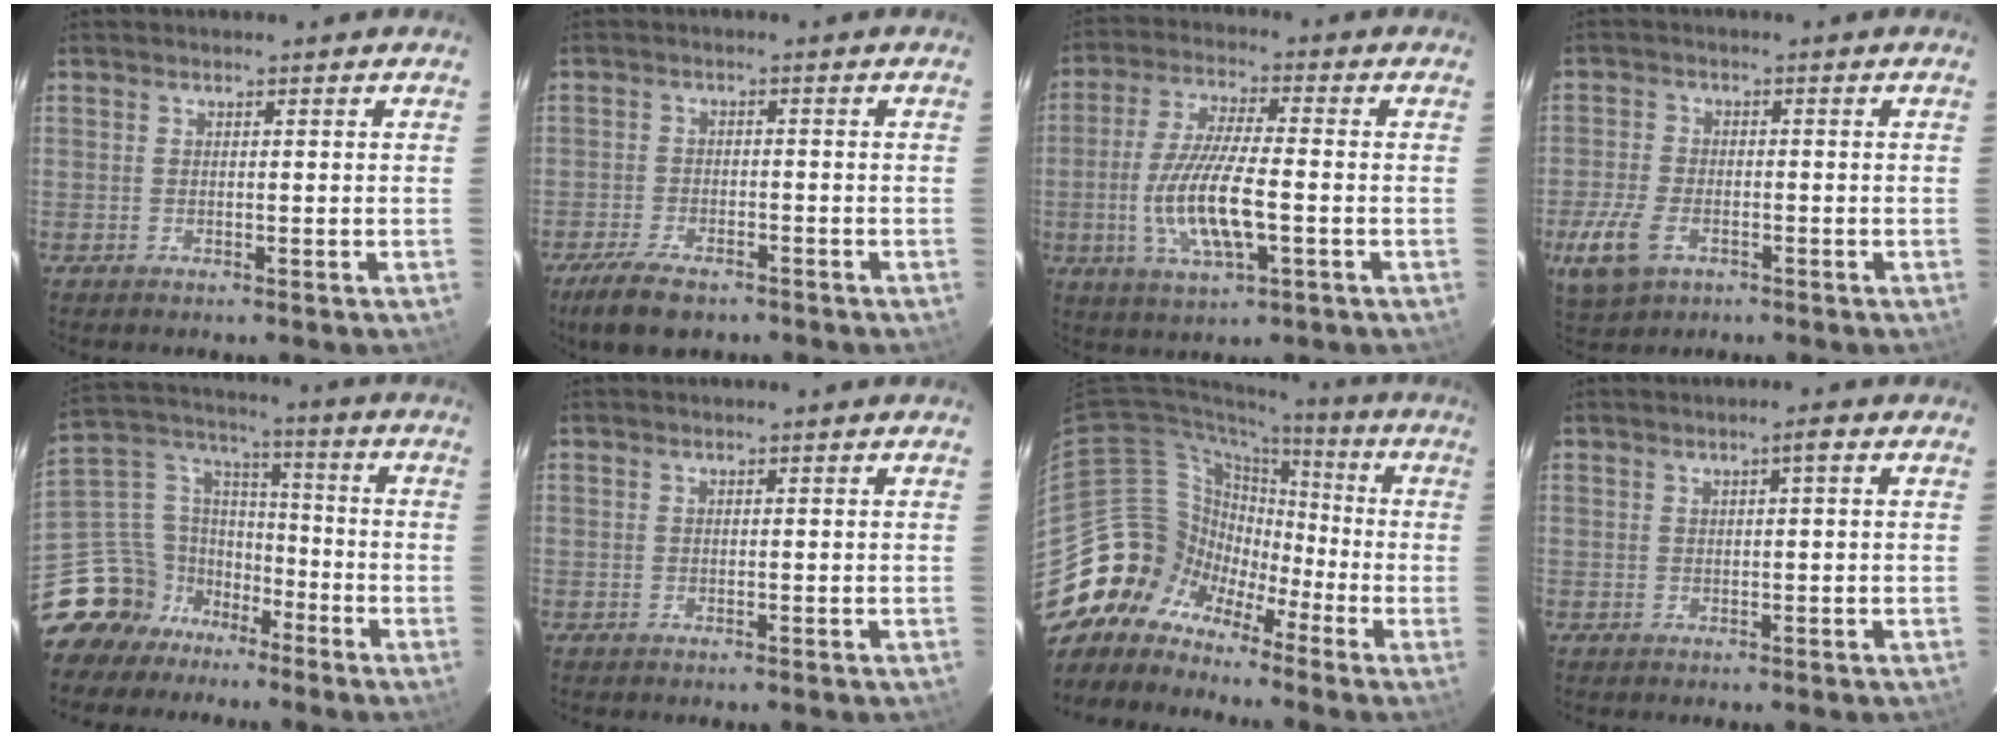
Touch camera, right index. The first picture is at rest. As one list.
[{"total": 8.2, "force": [-6.2, 3.1, 4.4], "torque": [-0.116, -0.017, -0.109]}, {"total": 12.6, "force": [-3.0, 3.4, 11.8], "torque": [-0.239, -0.011, -0.054]}, {"total": 8.9, "force": [-4.1, 5.3, 5.9], "torque": [-0.150, -0.012, -0.074]}, {"total": 13.9, "force": [-10.3, 9.1, 2.4], "torque": [-0.074, 0.060, -0.183]}, {"total": 0.0}, {"total": 11.1, "force": [-7.0, 8.6, 0.5], "torque": [-0.031, 0.046, -0.150]}, {"total": 1.4, "force": [0.6, -0.1, 1.3], "torque": [-0.022, 0.006, 0.010]}]